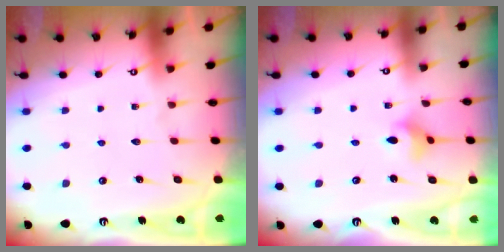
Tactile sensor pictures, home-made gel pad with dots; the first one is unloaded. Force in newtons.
{"total": 3.8, "press": 3.8, "slide": 0.5}